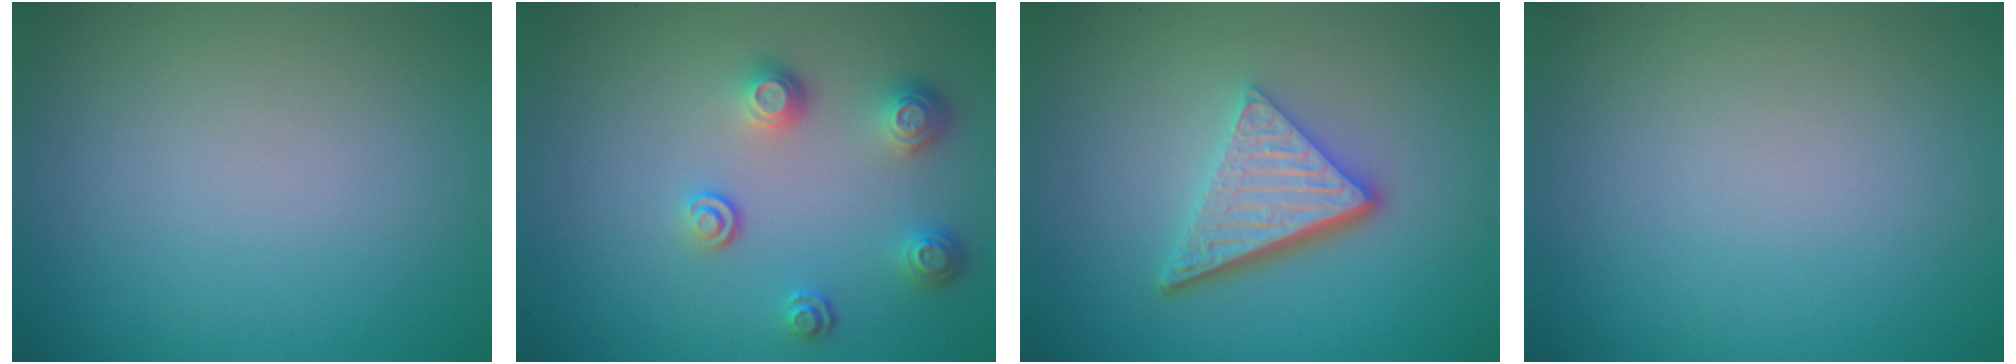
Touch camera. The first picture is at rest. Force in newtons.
{"total": 3.1, "press": 2.6, "slide": 1.7}
{"total": 5.4, "press": 3.6, "slide": 4.0}
{"total": 0.0}